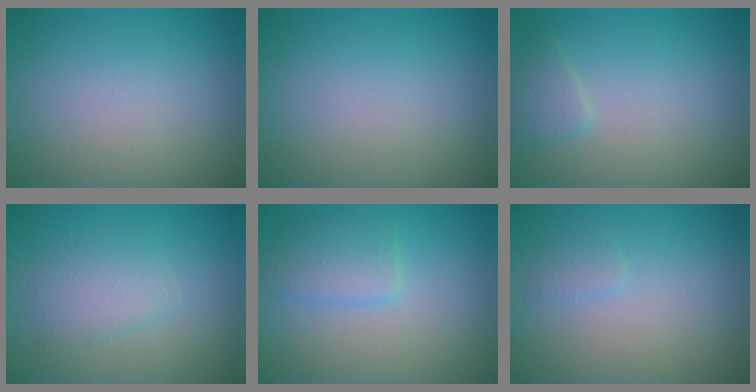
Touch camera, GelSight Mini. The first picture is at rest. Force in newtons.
{"total": 0.0}
{"total": 1.5, "press": 1.5, "slide": 0.1}
{"total": 2.3, "press": 2.3, "slide": 0.0}
{"total": 2.5, "press": 2.5, "slide": 0.1}
{"total": 0.8, "press": 0.8, "slide": 0.0}